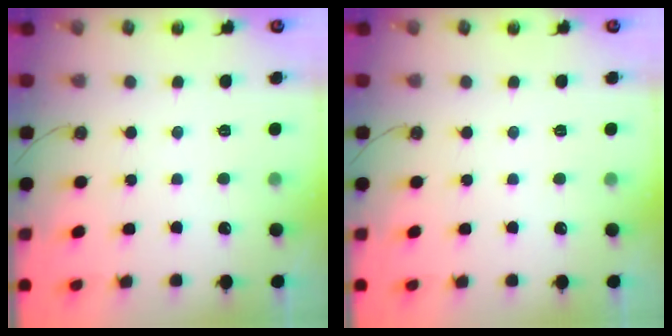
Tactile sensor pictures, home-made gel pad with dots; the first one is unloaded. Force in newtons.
{"total": 0.0}